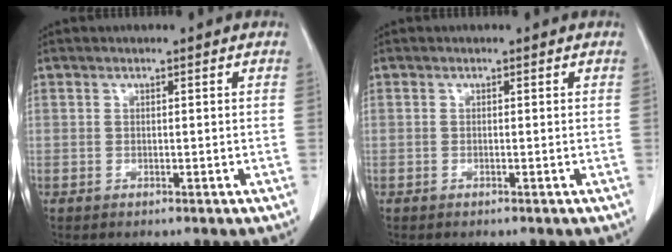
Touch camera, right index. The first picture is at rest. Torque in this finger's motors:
{"motor_torque": [-0.02, 0.00, -0.01, 0.01]}